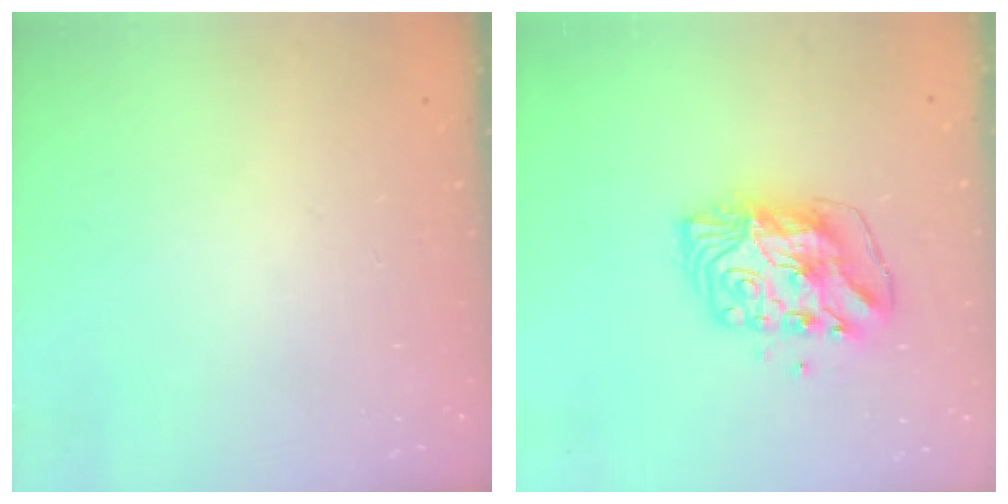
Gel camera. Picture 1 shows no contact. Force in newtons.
{"total": 11.2, "press": 11.2, "slide": 1.1}